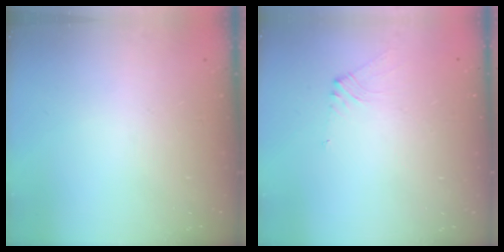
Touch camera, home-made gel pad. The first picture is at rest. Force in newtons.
{"total": 2.2, "press": 2.1, "slide": 0.6}